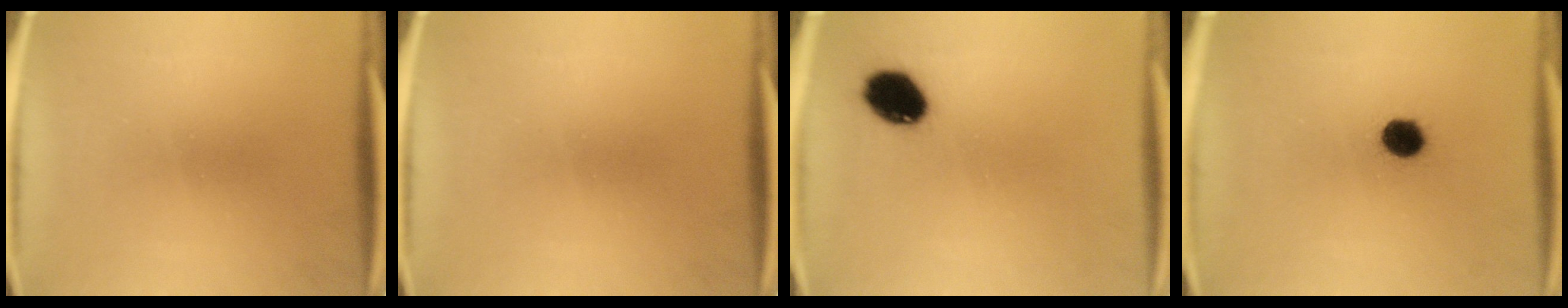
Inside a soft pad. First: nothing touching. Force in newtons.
{"total": 0.0}
{"total": 9.0}
{"total": 5.3}